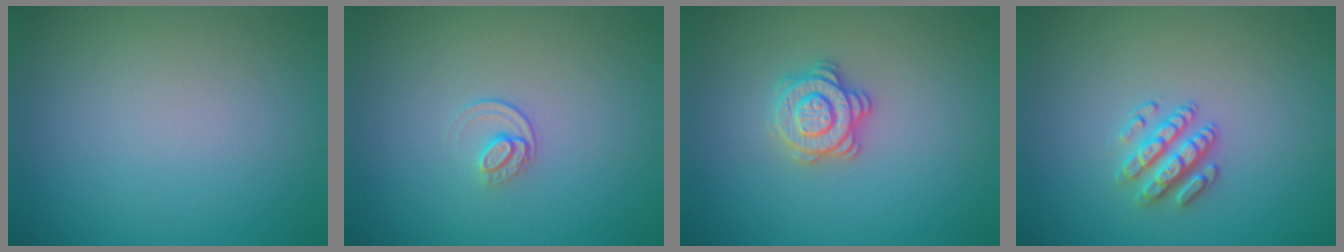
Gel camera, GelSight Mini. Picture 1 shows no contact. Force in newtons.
{"total": 1.2, "press": 0.8, "slide": 0.9}
{"total": 2.9, "press": 2.7, "slide": 1.1}
{"total": 2.7, "press": 2.5, "slide": 1.0}